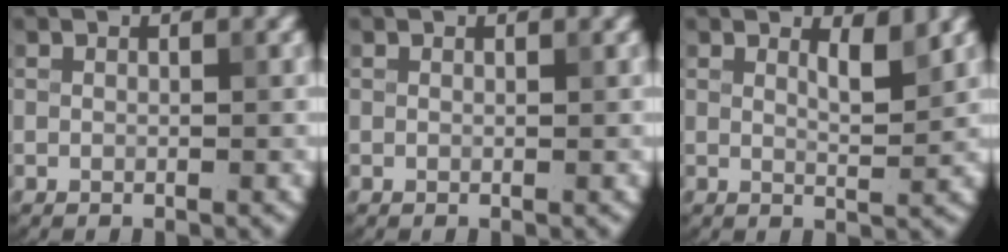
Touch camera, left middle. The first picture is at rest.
{"total": 0.0}
{"total": 1.9, "force": [1.3, 0.4, 1.4], "torque": [-0.018, -0.005, 0.020]}